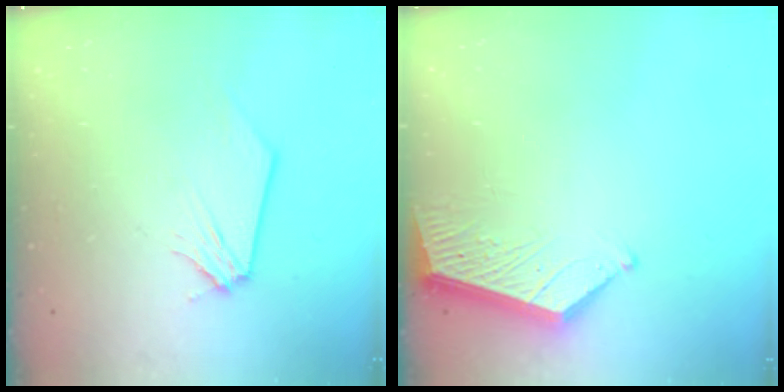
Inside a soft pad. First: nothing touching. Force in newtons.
{"total": 6.0, "press": 5.9, "slide": 0.5}